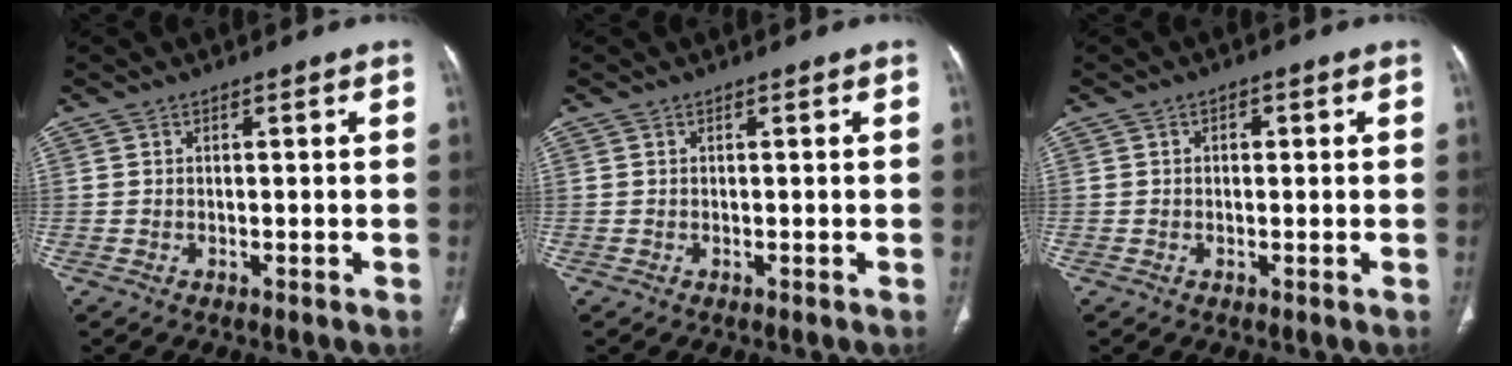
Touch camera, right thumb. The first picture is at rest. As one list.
[{"total": 0.0}, {"total": 1.2, "force": [0.2, 0.9, 0.7], "torque": [-0.002, 0.000, 0.000]}]